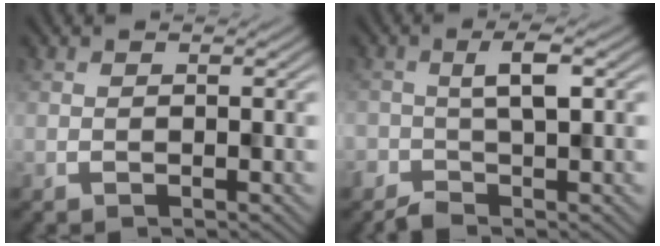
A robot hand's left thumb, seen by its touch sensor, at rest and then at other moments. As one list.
[{"total": 2.6, "force": [-1.1, 0.9, 2.1], "torque": [-0.041, 0.007, -0.027]}]